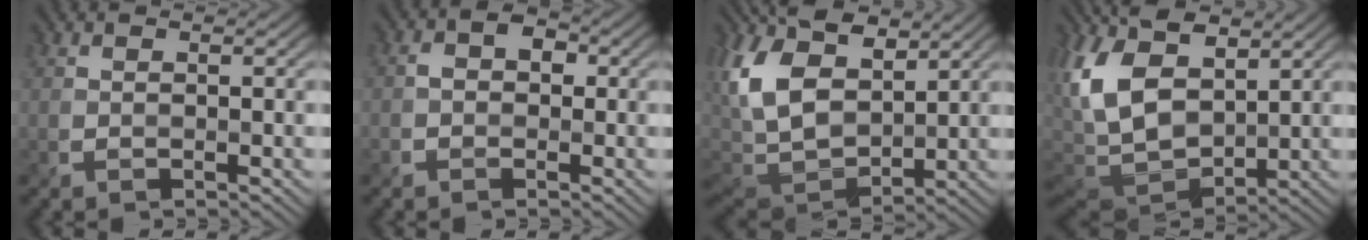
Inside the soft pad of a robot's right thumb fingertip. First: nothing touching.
{"total": 2.9, "force": [0.0, 2.4, 1.7], "torque": [-0.026, 0.010, -0.015]}
{"total": 15.8, "force": [4.9, 9.2, 11.9], "torque": [-0.295, 0.014, 0.081]}
{"total": 15.5, "force": [3.2, 9.0, 12.2], "torque": [-0.295, 0.009, 0.050]}